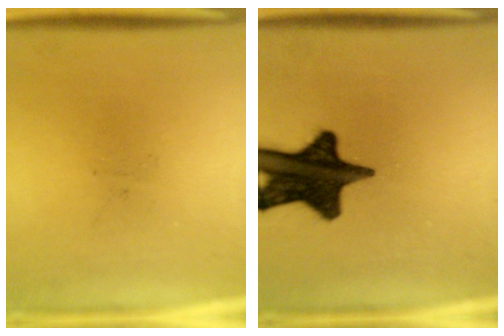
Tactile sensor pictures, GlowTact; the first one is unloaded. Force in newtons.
{"total": 17.1}